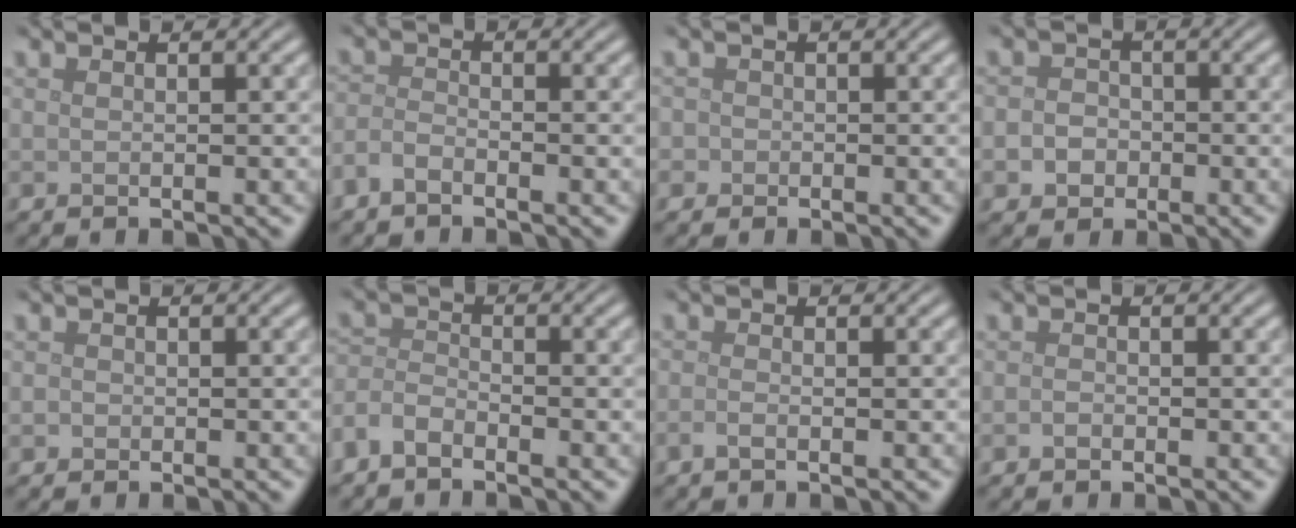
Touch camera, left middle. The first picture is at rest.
{"total": 1.7, "force": [-1.3, 0.6, 0.9], "torque": [-0.020, 0.001, -0.033]}
{"total": 1.0, "force": [-0.1, 1.0, 0.1], "torque": [0.008, -0.002, -0.006]}
{"total": 3.2, "force": [-1.0, 2.9, 1.1], "torque": [0.002, 0.004, -0.032]}
{"total": 0.5, "force": [-0.2, 0.5, 0.1], "torque": [0.002, -0.004, -0.005]}
{"total": 2.7, "force": [-2.0, 1.2, 1.2], "torque": [-0.026, 0.003, -0.051]}
{"total": 1.0, "force": [-0.6, 0.3, 0.7], "torque": [-0.017, -0.001, -0.013]}
{"total": 0.6, "force": [-0.4, 0.4, 0.3], "torque": [-0.006, -0.002, -0.008]}